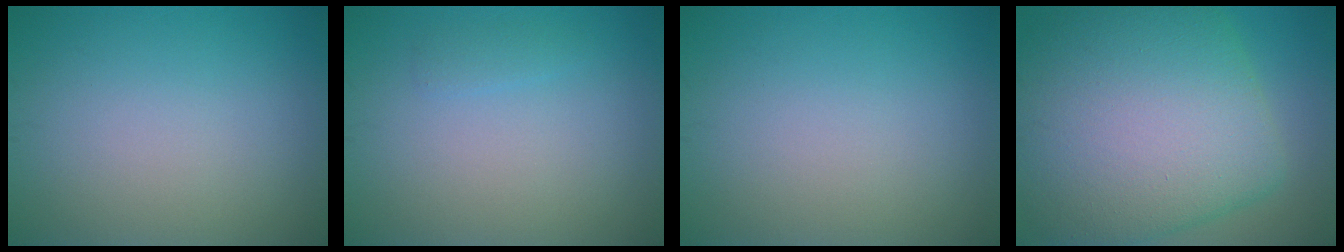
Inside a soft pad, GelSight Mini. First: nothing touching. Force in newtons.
{"total": 0.8, "press": 0.8, "slide": 0.0}
{"total": 0.0}
{"total": 13.7, "press": 13.7, "slide": 0.5}